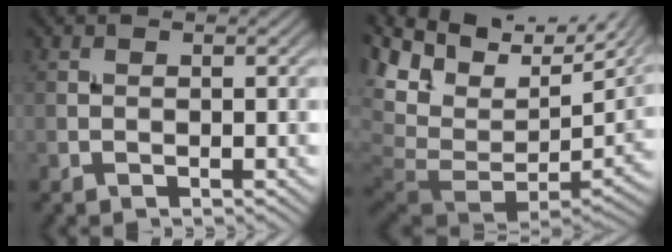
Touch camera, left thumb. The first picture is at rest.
{"total": 16.3, "force": [3.0, 9.8, 12.7], "torque": [-0.218, -0.010, 0.113]}